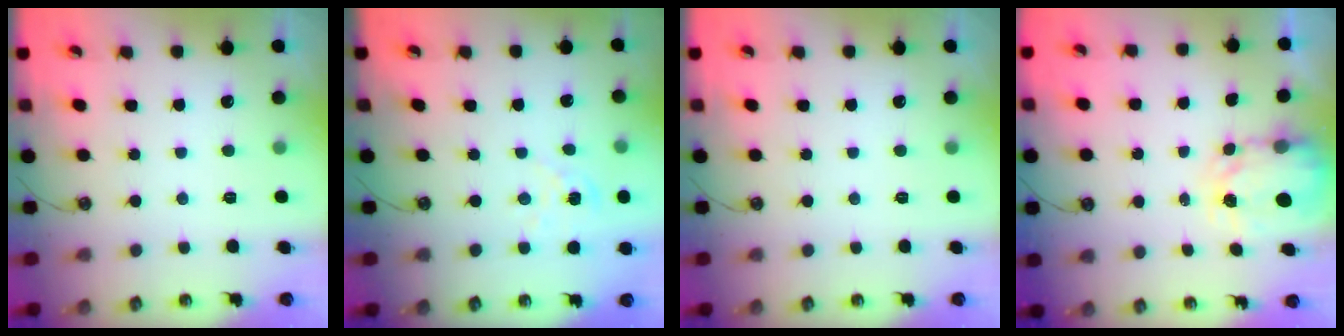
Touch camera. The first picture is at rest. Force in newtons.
{"total": 1.6, "press": 1.6, "slide": 0.2}
{"total": 0.0}
{"total": 3.9, "press": 3.9, "slide": 0.3}